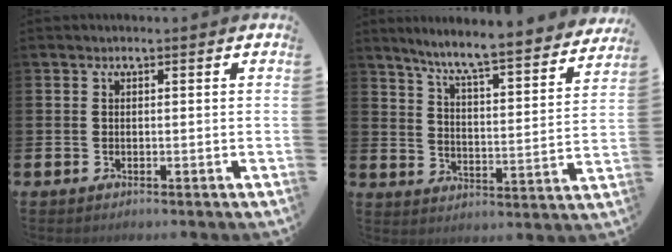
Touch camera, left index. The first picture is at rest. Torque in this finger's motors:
{"motor_torque": [0.22, -1.27, 0.84, 0.21]}